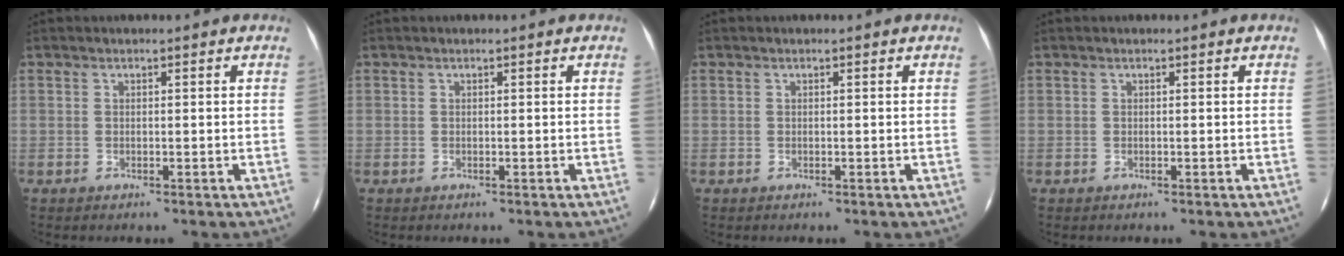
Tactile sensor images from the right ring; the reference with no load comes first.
{"total": 0.0}
{"total": 0.0}
{"total": 0.0}